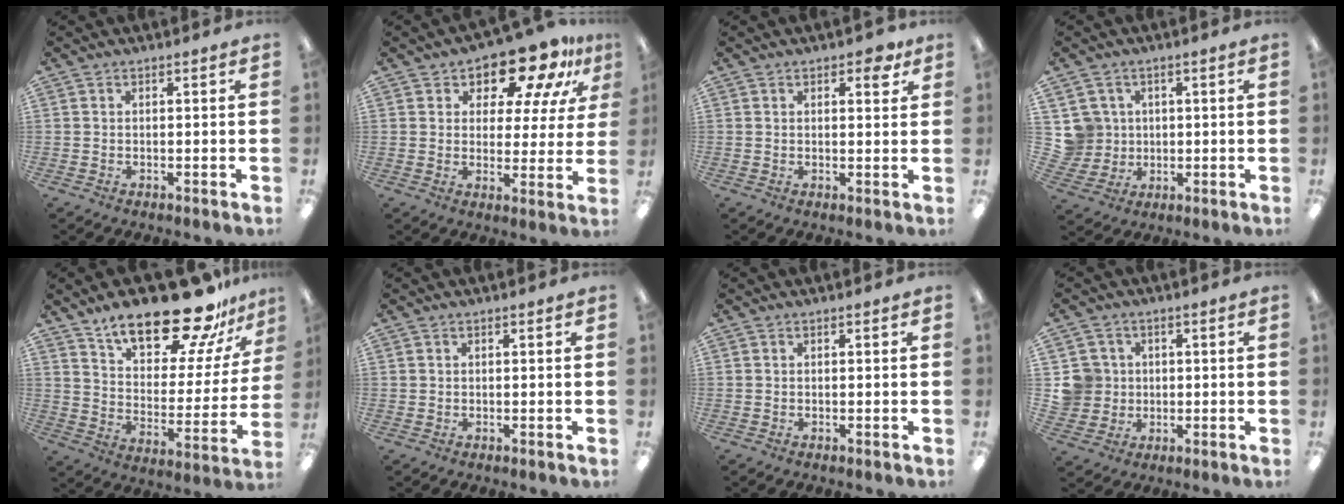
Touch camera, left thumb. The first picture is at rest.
{"total": 13.4, "force": [10.3, 5.7, 6.3], "torque": [-0.112, -0.064, 0.180]}
{"total": 3.5, "force": [2.1, 1.7, 2.1], "torque": [-0.015, -0.008, 0.029]}
{"total": 6.9, "force": [1.9, 6.6, 0.3], "torque": [-0.025, 0.003, 0.042]}
{"total": 22.5, "force": [17.4, 8.0, 11.7], "torque": [-0.183, -0.115, 0.296]}
{"total": 0.6, "force": [0.2, 0.5, 0.0], "torque": [0.001, 0.004, 0.003]}
{"total": 0.0}
{"total": 7.4, "force": [1.1, 7.2, 0.9], "torque": [-0.039, 0.007, 0.025]}